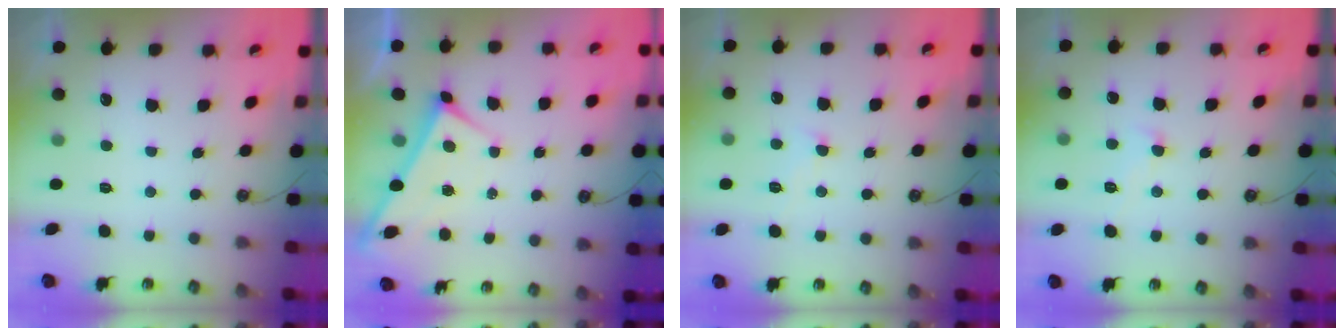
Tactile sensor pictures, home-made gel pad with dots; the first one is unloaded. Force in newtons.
{"total": 1.4, "press": 1.3, "slide": 0.5}
{"total": 1.1, "press": 1.0, "slide": 0.3}
{"total": 1.3, "press": 1.3, "slide": 0.2}